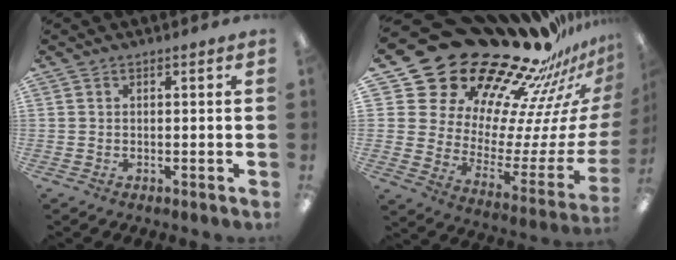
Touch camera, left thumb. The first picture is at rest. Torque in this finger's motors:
{"motor_torque": [1.74, 1.84, 1.02, -1.74, 0.15]}